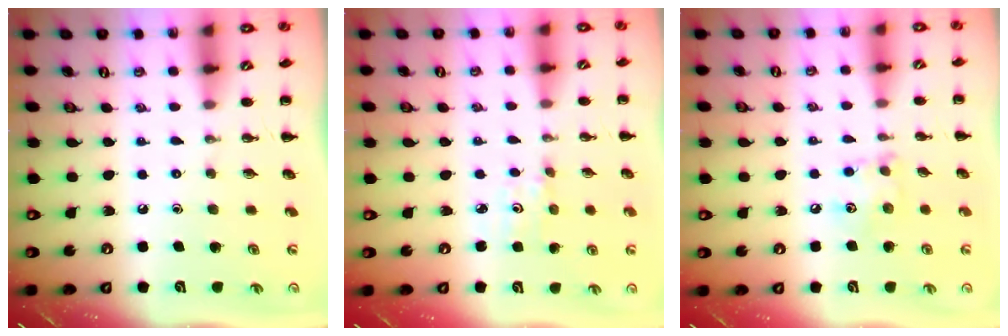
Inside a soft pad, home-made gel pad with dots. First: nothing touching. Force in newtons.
{"total": 2.7, "press": 2.6, "slide": 0.8}
{"total": 5.9, "press": 5.9, "slide": 0.3}